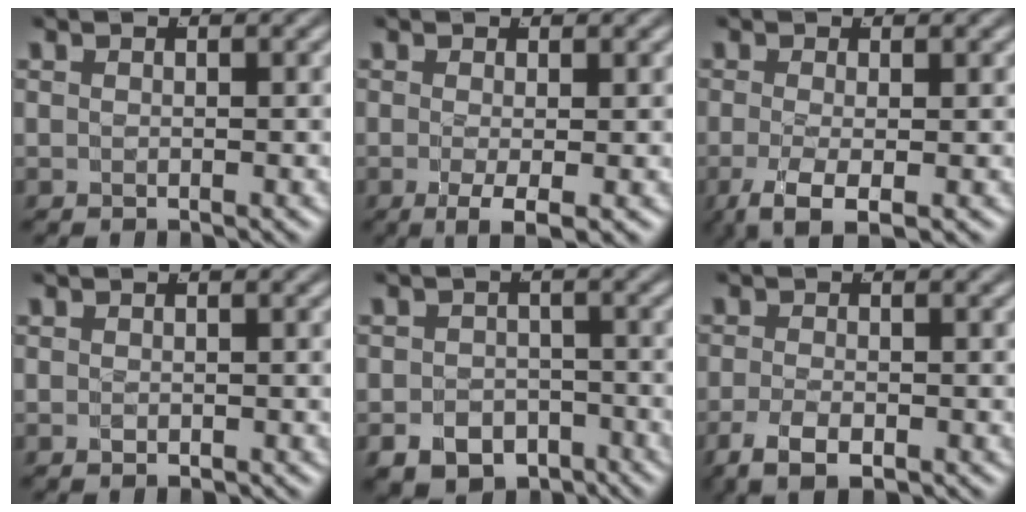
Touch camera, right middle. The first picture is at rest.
{"total": 3.5, "force": [-2.0, 0.5, 2.8], "torque": [-0.050, -0.022, -0.020]}
{"total": 4.7, "force": [-3.0, 1.5, 3.4], "torque": [-0.085, -0.038, -0.027]}
{"total": 0.7, "force": [-0.7, -0.1, 0.3], "torque": [-0.006, -0.006, -0.004]}
{"total": 8.1, "force": [-6.1, 5.1, 1.5], "torque": [-0.002, -0.026, -0.098]}
{"total": 3.3, "force": [-2.1, 1.2, 2.2], "torque": [-0.044, -0.014, -0.027]}